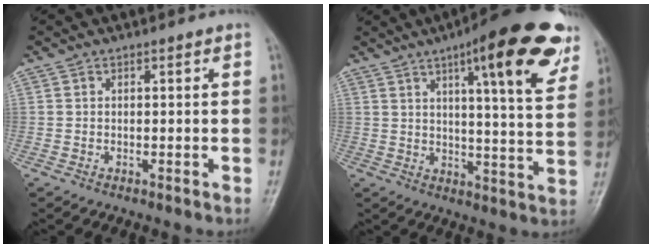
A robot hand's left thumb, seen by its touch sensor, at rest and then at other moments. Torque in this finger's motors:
{"motor_torque": [0.74, 0.55, 1.65, -1.13, 0.14]}